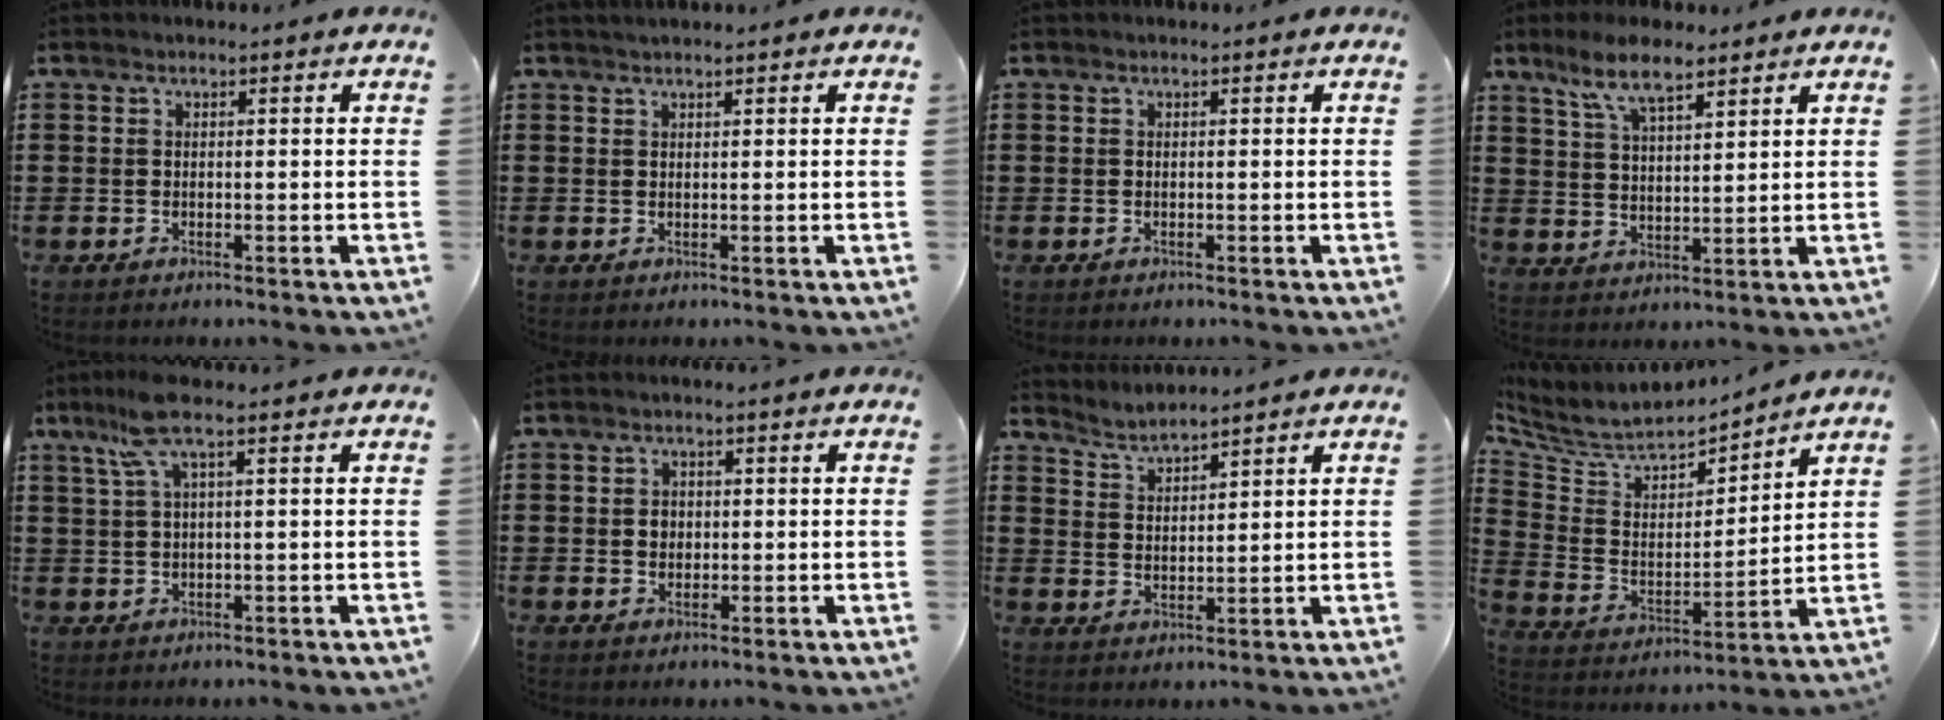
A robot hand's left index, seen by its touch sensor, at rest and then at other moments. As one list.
[{"total": 0.9, "force": [0.8, 0.0, 0.4], "torque": [-0.008, -0.001, 0.015]}, {"total": 0.0}, {"total": 7.3, "force": [5.4, 2.0, 4.5], "torque": [-0.101, -0.002, 0.099]}, {"total": 5.7, "force": [2.8, 0.6, 4.9], "torque": [-0.115, -0.002, 0.046]}, {"total": 1.8, "force": [0.3, 1.5, 1.0], "torque": [-0.022, 0.007, 0.004]}, {"total": 3.0, "force": [3.0, -0.1, 0.3], "torque": [-0.015, -0.013, 0.054]}, {"total": 5.6, "force": [5.2, 1.9, 1.0], "torque": [-0.054, -0.044, 0.085]}]